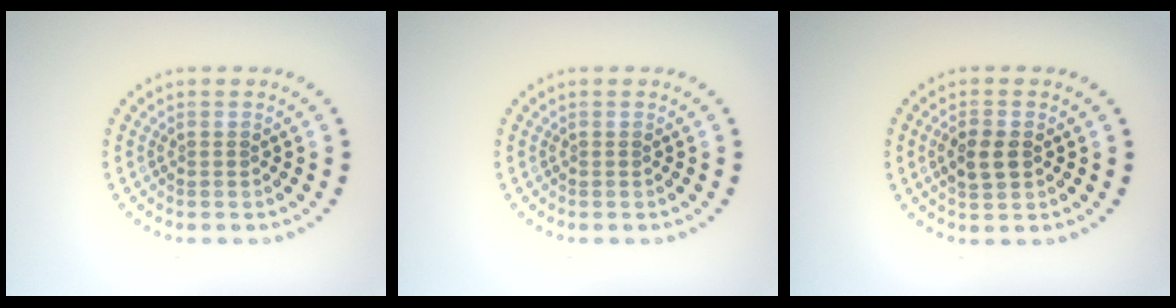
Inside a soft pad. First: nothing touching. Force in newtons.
{"total": 0.0}
{"total": 2.5, "press": 2.5, "slide": 0.3}